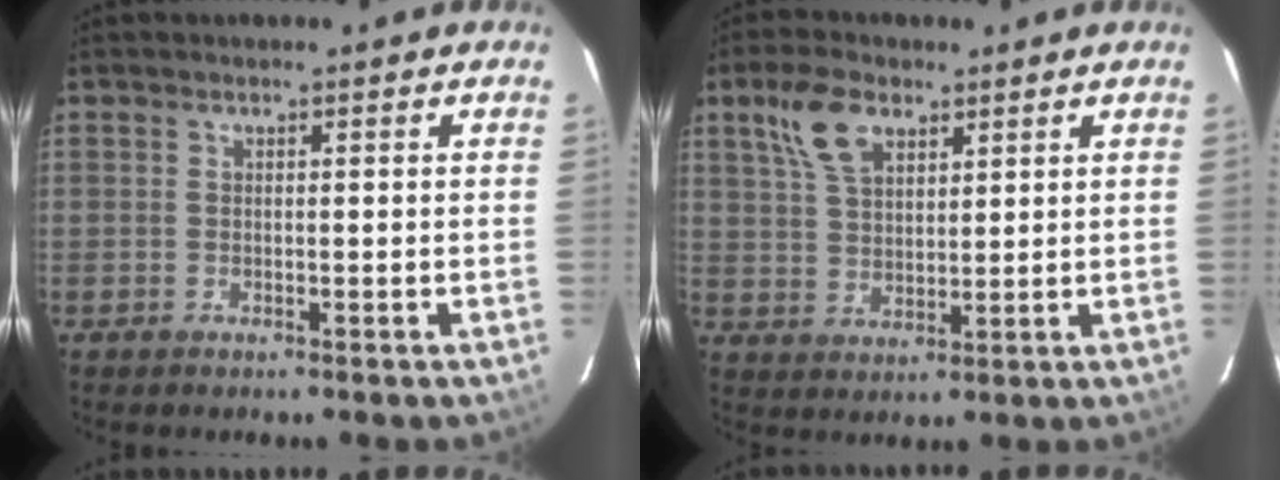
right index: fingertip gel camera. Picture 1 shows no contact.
{"total": 8.4, "force": [4.6, 4.5, 5.4], "torque": [-0.110, 0.020, 0.091]}